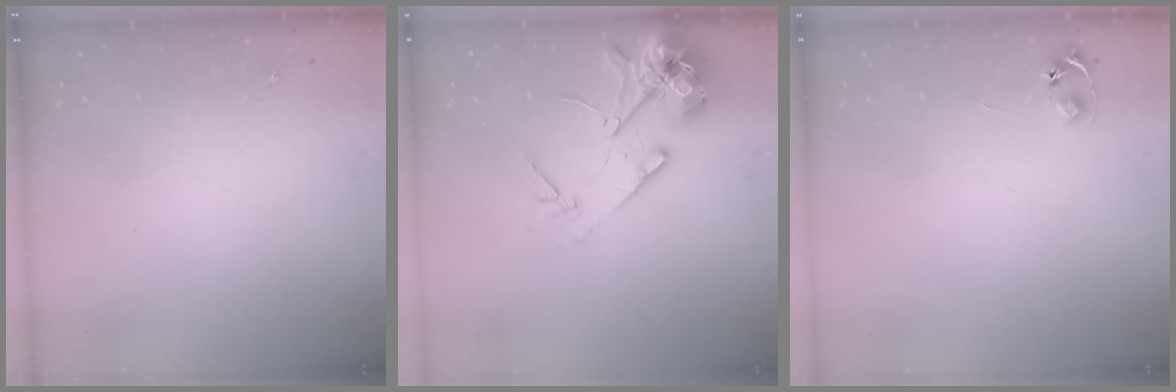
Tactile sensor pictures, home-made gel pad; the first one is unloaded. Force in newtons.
{"total": 14.9, "press": 14.7, "slide": 2.3}
{"total": 4.8, "press": 4.7, "slide": 0.5}